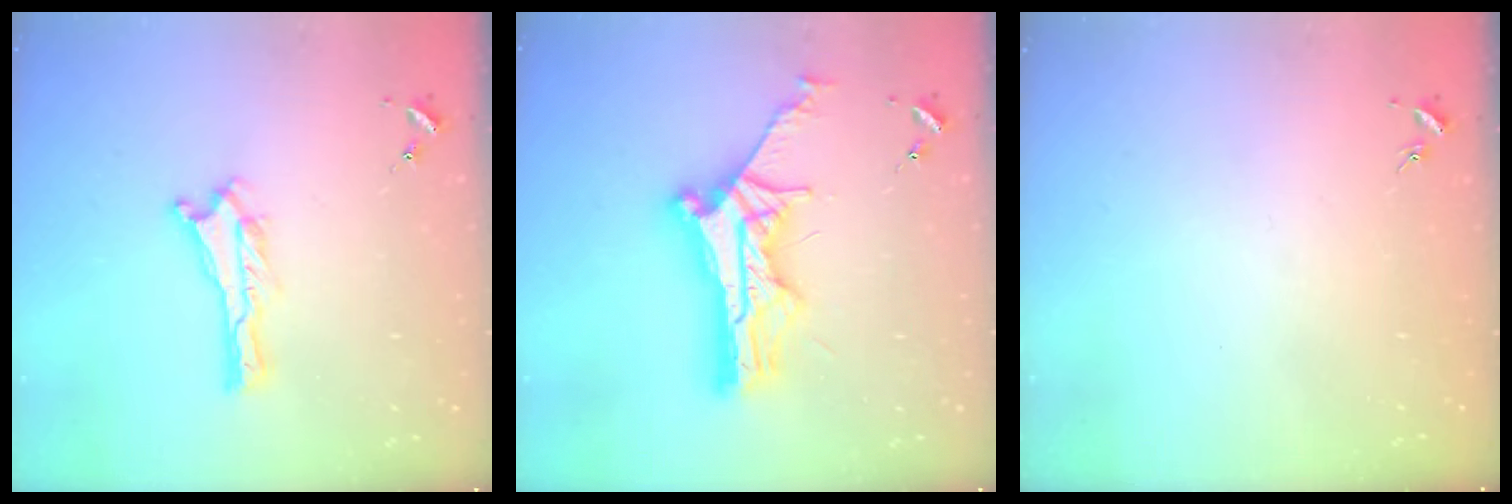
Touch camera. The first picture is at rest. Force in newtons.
{"total": 12.0, "press": 12.0, "slide": 0.8}
{"total": 0.0}